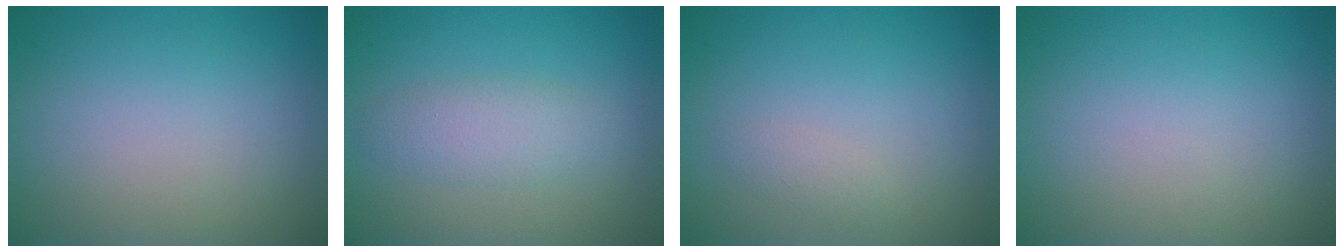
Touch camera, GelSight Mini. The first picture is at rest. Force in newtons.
{"total": 2.7, "press": 2.7, "slide": 0.1}
{"total": 0.8, "press": 0.8, "slide": 0.0}
{"total": 0.0}